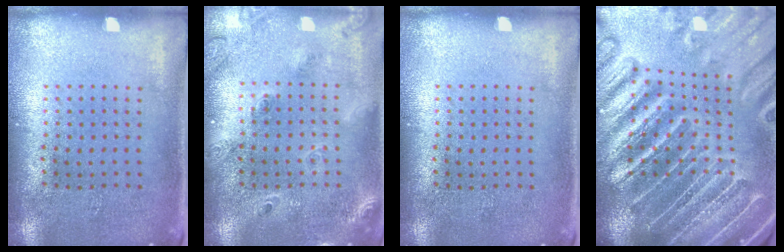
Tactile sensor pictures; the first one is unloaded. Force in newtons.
{"total": 1.7, "press": 1.6, "slide": 0.6}
{"total": 0.0}
{"total": 4.7, "press": 4.3, "slide": 1.8}